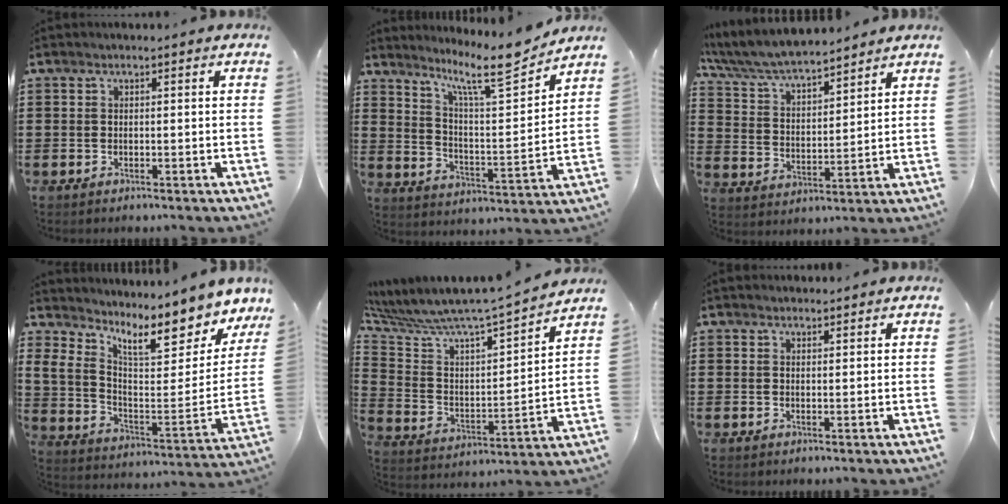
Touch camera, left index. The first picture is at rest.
{"total": 11.0, "force": [8.9, 1.5, 6.3], "torque": [-0.125, -0.049, 0.147]}
{"total": 6.6, "force": [6.2, 0.6, 2.2], "torque": [-0.070, -0.038, 0.107]}
{"total": 10.4, "force": [7.7, 3.4, 6.1], "torque": [-0.122, -0.066, 0.123]}
{"total": 6.1, "force": [5.9, -0.2, 1.5], "torque": [-0.062, -0.066, 0.089]}
{"total": 1.1, "force": [1.0, 0.4, 0.0], "torque": [-0.002, 0.002, 0.020]}